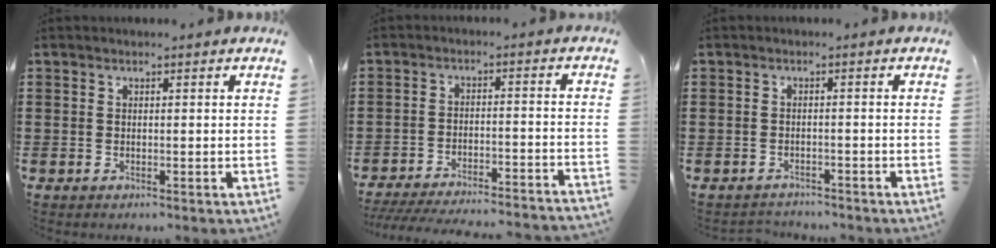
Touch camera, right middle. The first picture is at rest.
{"total": 4.9, "force": [-4.8, -0.1, 1.2], "torque": [-0.025, -0.007, -0.097]}
{"total": 1.8, "force": [-1.7, 0.5, -0.3], "torque": [0.001, 0.002, -0.040]}